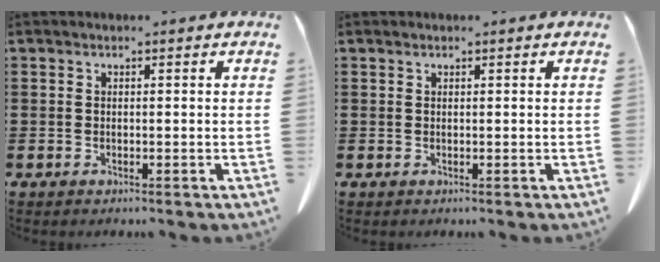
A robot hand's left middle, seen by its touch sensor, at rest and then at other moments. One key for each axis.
{"total": 0.0}